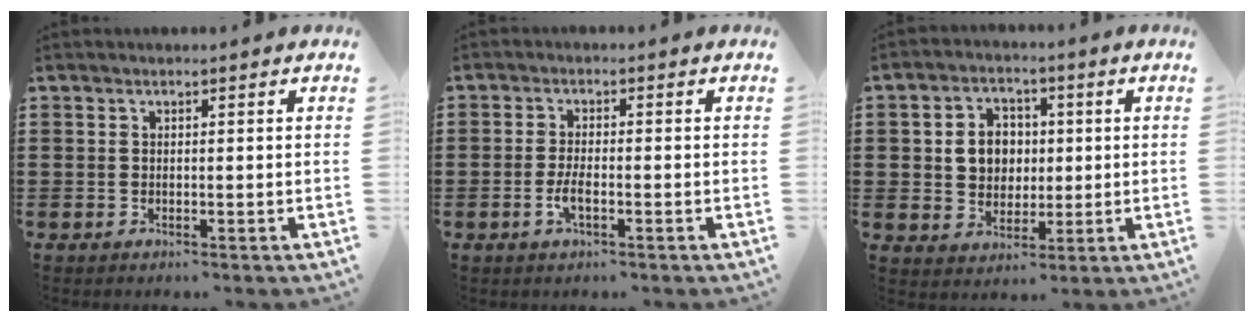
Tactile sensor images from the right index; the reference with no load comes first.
{"total": 2.9, "force": [-1.1, 0.8, 2.5], "torque": [-0.058, -0.003, -0.025]}
{"total": 6.3, "force": [0.6, 5.4, 3.2], "torque": [-0.072, 0.015, 0.007]}